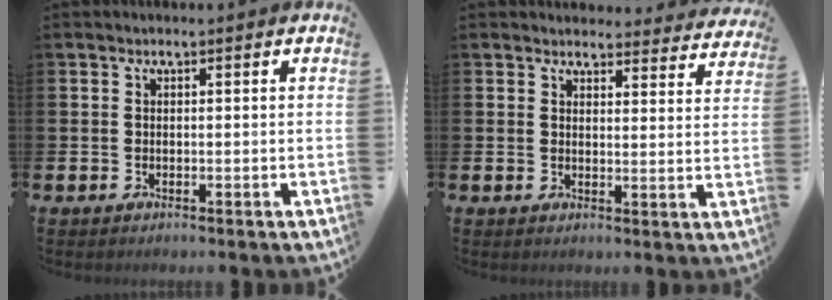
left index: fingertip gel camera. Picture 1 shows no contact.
{"total": 3.6, "force": [3.5, 0.9, -0.1], "torque": [0.004, -0.025, 0.060]}